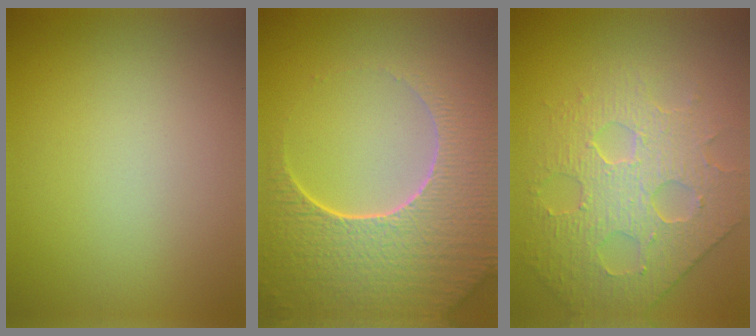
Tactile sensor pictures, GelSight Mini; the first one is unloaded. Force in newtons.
{"total": 8.6, "press": 6.4, "slide": 5.7}
{"total": 4.6, "press": 4.4, "slide": 1.1}